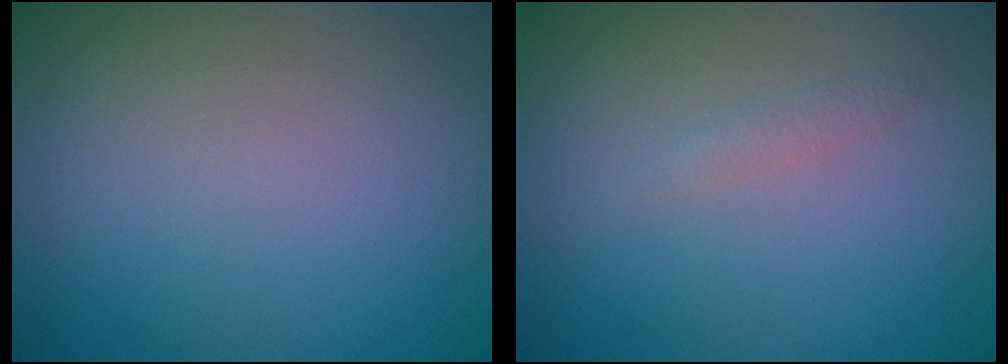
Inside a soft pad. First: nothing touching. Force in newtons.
{"total": 0.7, "press": 0.7, "slide": 0.0}